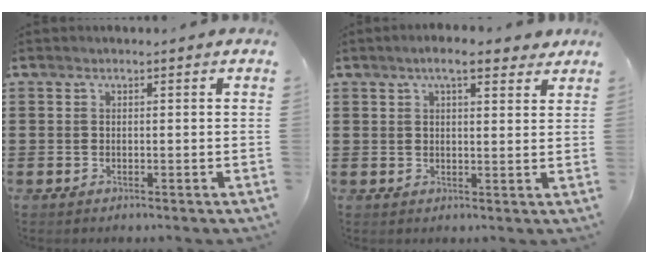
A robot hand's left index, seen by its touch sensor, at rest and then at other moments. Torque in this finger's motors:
{"motor_torque": [2.14, 0.00, 0.39, 0.11]}